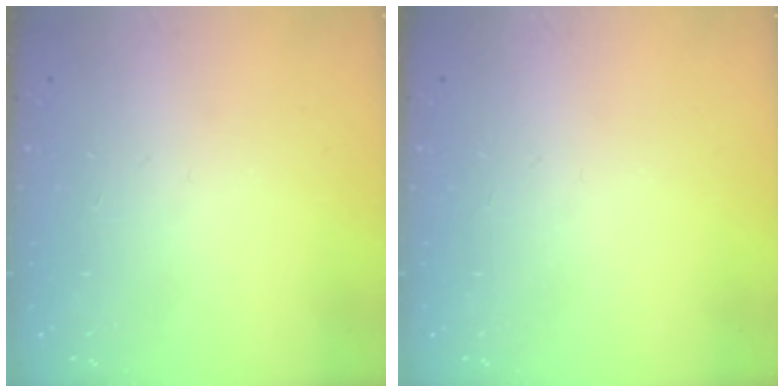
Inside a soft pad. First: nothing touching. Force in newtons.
{"total": 0.0}